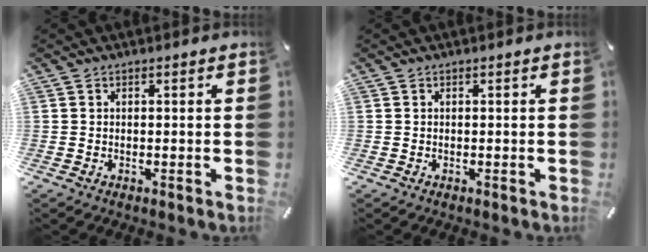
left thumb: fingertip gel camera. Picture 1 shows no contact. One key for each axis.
{"total": 0.0}